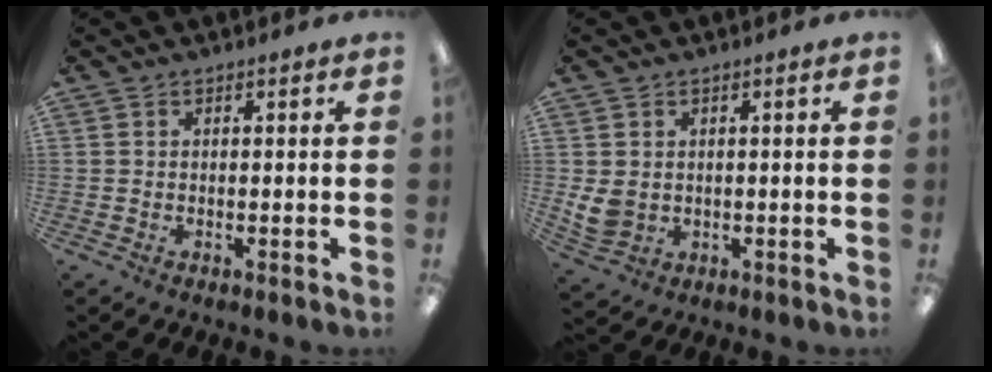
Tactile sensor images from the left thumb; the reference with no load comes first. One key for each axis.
{"total": 4.9, "fx": 0.7, "fy": 4.1, "fz": 2.5, "tx": -0.062, "ty": -0.001, "tz": 0.016}